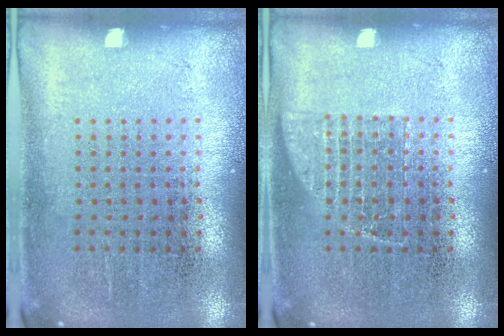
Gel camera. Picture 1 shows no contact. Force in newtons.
{"total": 1.5, "press": 1.5, "slide": 0.3}